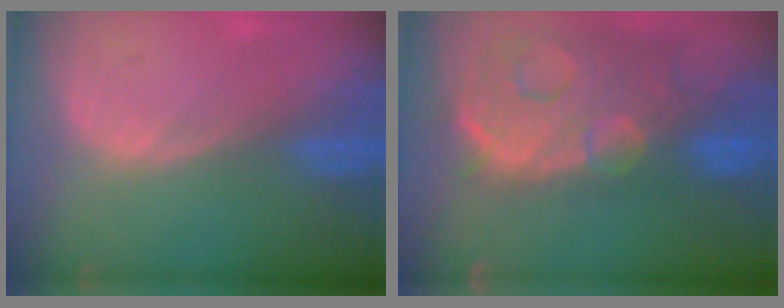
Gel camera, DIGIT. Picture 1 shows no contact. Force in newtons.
{"total": 14.6, "press": 11.8, "slide": 8.5}